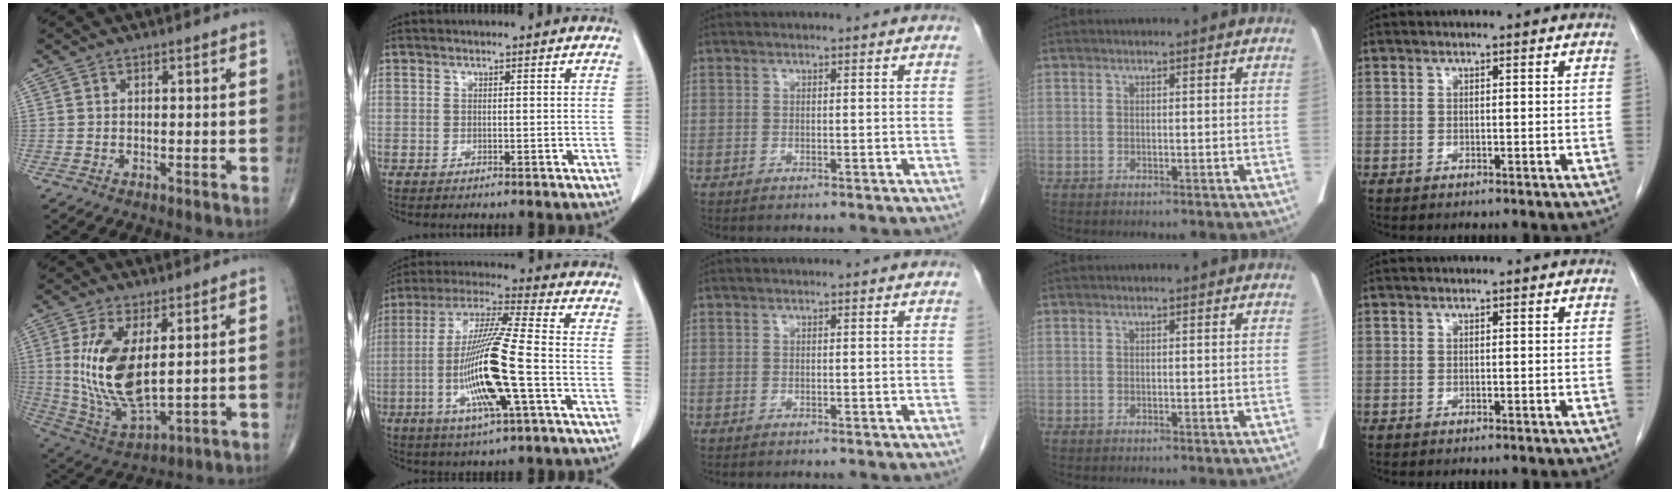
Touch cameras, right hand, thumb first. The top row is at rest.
{"thumb": {"total": 15.2, "force": [2.8, 6.6, 13.4], "torque": [-0.271, -0.024, 0.073]}, "index": {"total": 15.6, "force": [-3.9, 0.5, 15.1], "torque": [-0.308, -0.012, -0.077]}}